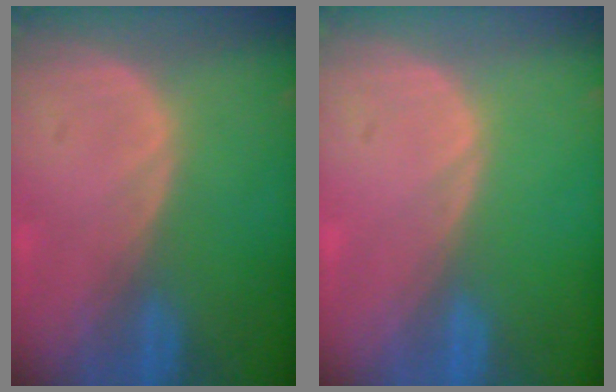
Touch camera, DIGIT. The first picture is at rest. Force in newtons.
{"total": 0.0}